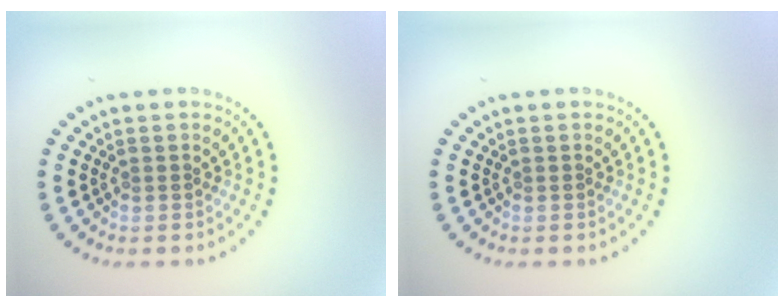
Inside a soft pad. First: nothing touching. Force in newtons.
{"total": 0.0}